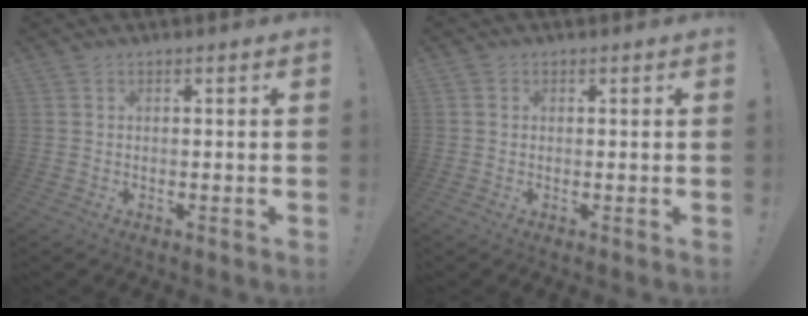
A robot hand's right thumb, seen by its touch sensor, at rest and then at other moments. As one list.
[{"total": 1.2, "force": [0.3, 1.1, 0.2], "torque": [-0.006, 0.003, 0.006]}]